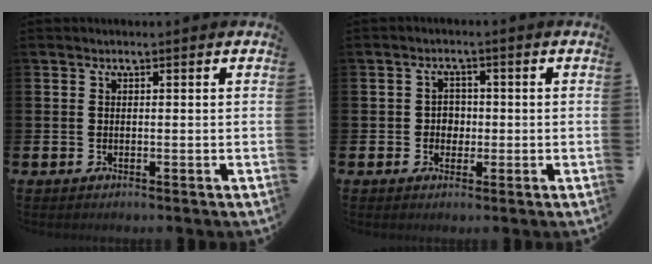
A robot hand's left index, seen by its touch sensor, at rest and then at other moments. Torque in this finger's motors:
{"motor_torque": [-0.26, 0.02, 0.00, 0.00]}